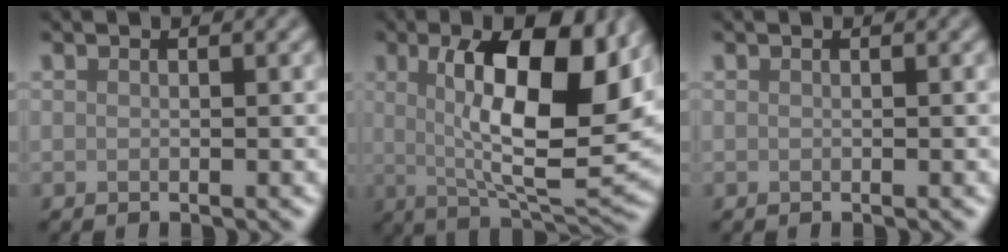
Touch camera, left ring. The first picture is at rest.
{"total": 11.4, "force": [2.4, 3.8, 10.5], "torque": [-0.160, 0.000, 0.043]}
{"total": 0.0}